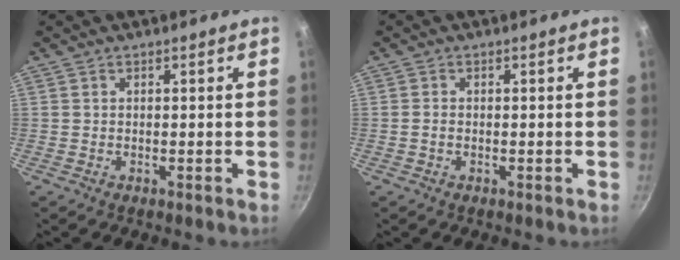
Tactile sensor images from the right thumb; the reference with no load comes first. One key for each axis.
{"total": 1.0, "fx": -0.3, "fy": 0.7, "fz": 0.6, "tx": -0.011, "ty": 0.004, "tz": -0.005}